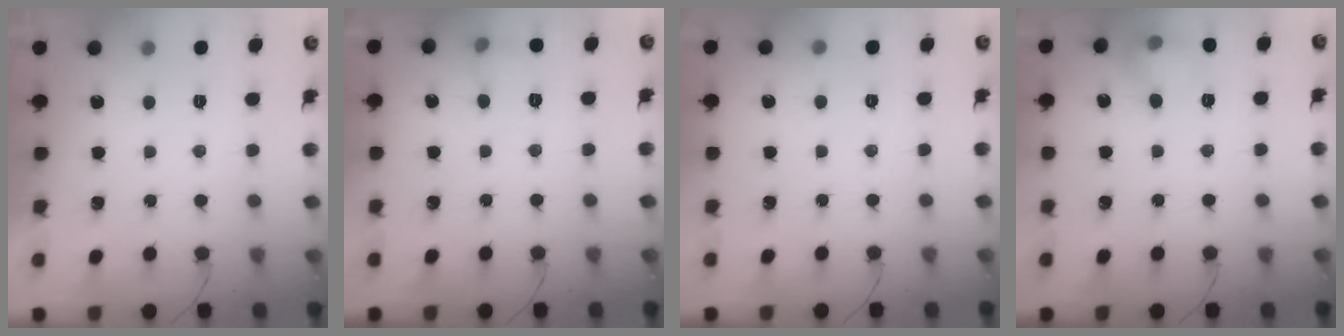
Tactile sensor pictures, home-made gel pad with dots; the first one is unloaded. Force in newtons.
{"total": 6.6, "press": 6.3, "slide": 2.0}
{"total": 2.4, "press": 1.6, "slide": 1.8}
{"total": 8.3, "press": 8.3, "slide": 0.8}